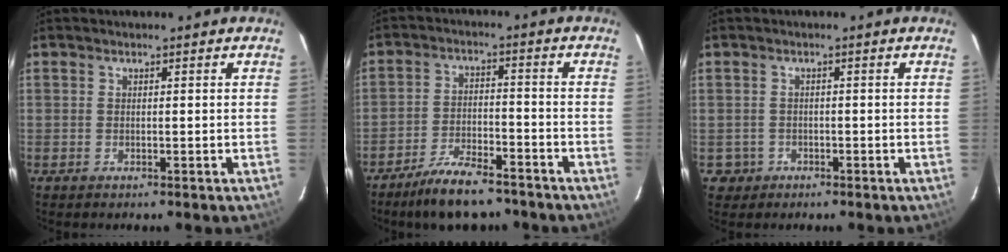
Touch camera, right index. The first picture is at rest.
{"total": 10.8, "force": [-8.9, 3.5, 5.1], "torque": [-0.115, 0.000, -0.145]}
{"total": 2.9, "force": [-1.0, 2.8, 0.1], "torque": [-0.009, 0.011, -0.010]}